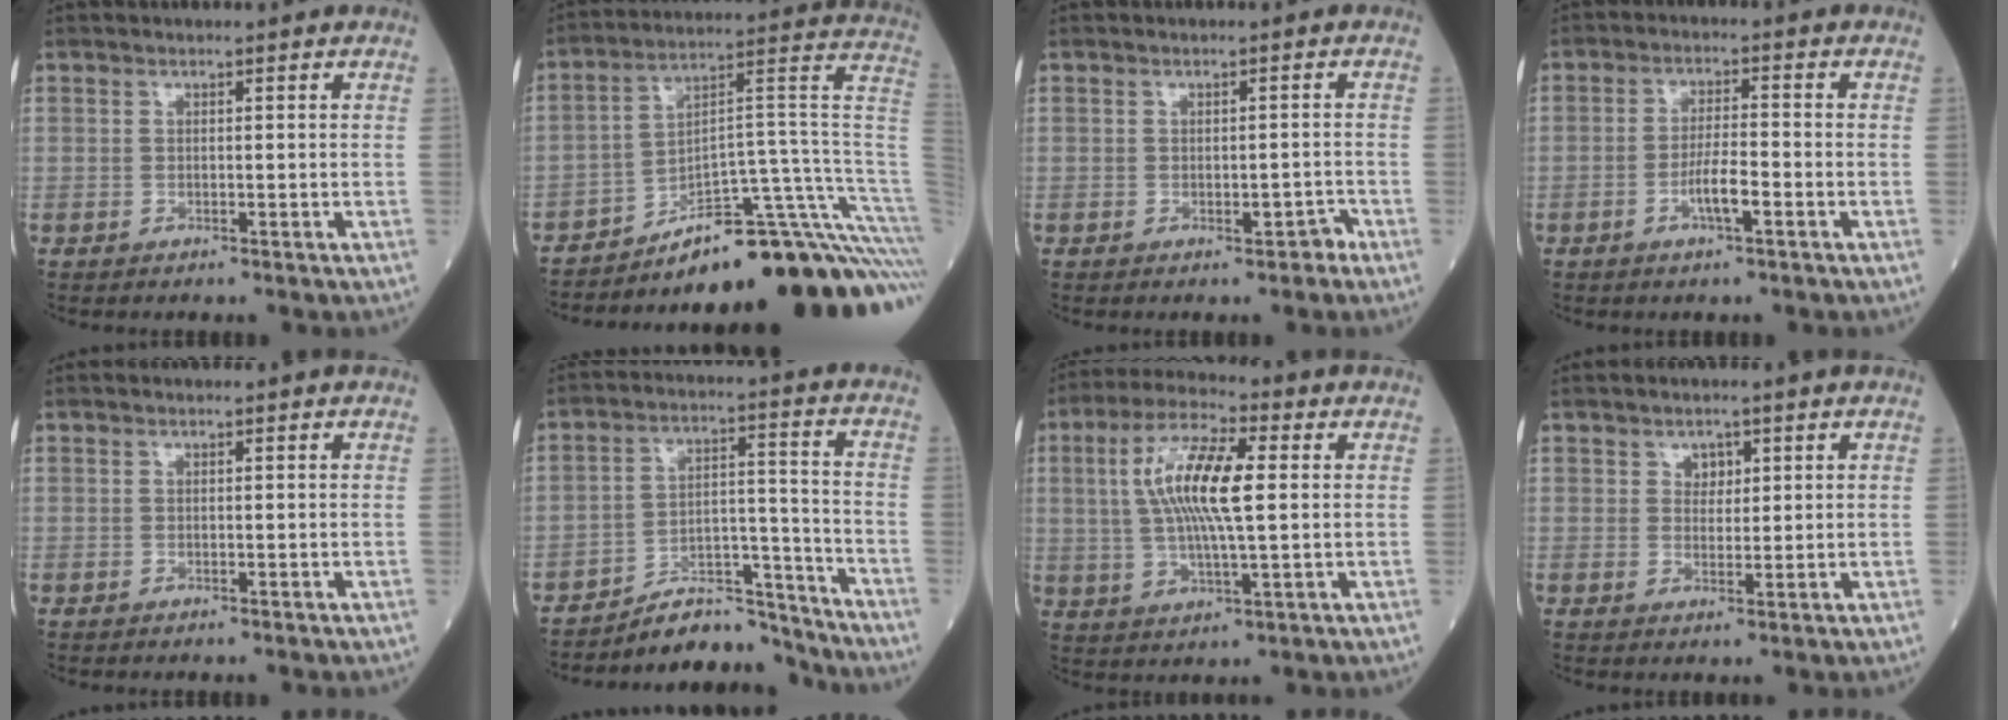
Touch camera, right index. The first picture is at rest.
{"total": 23.1, "force": [-19.3, 0.5, 12.6], "torque": [-0.065, 0.053, -0.273]}
{"total": 1.9, "force": [-1.1, 0.9, 1.2], "torque": [-0.010, 0.003, -0.012]}
{"total": 4.4, "force": [-1.8, 0.6, 3.9], "torque": [-0.075, 0.000, -0.037]}
{"total": 0.0}
{"total": 9.2, "force": [-9.0, 1.6, 0.4], "torque": [0.005, 0.058, -0.153]}
{"total": 12.0, "force": [1.8, 2.5, 11.6], "torque": [-0.233, 0.013, 0.033]}
{"total": 2.2, "force": [1.1, 1.6, 1.1], "torque": [-0.013, 0.000, 0.018]}